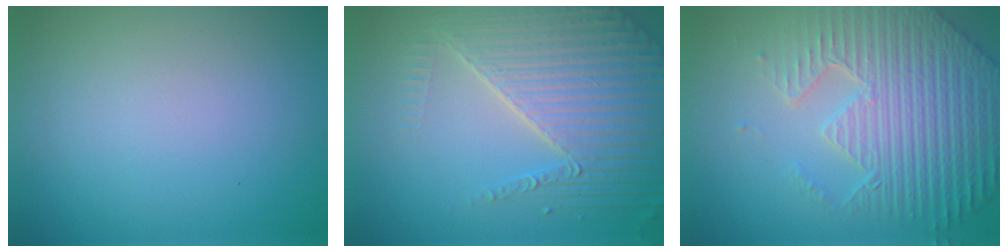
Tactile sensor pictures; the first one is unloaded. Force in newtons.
{"total": 6.3, "press": 5.0, "slide": 3.7}
{"total": 8.2, "press": 5.9, "slide": 5.6}